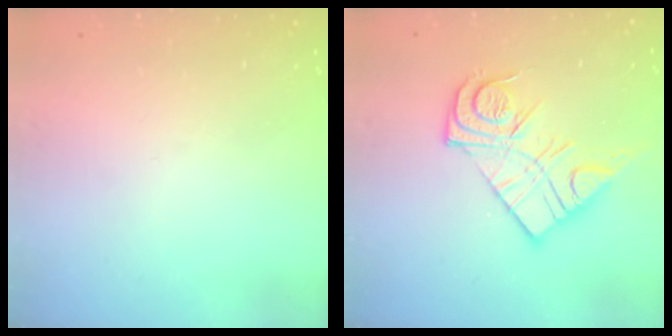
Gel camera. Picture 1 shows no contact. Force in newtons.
{"total": 13.2, "press": 13.1, "slide": 1.0}